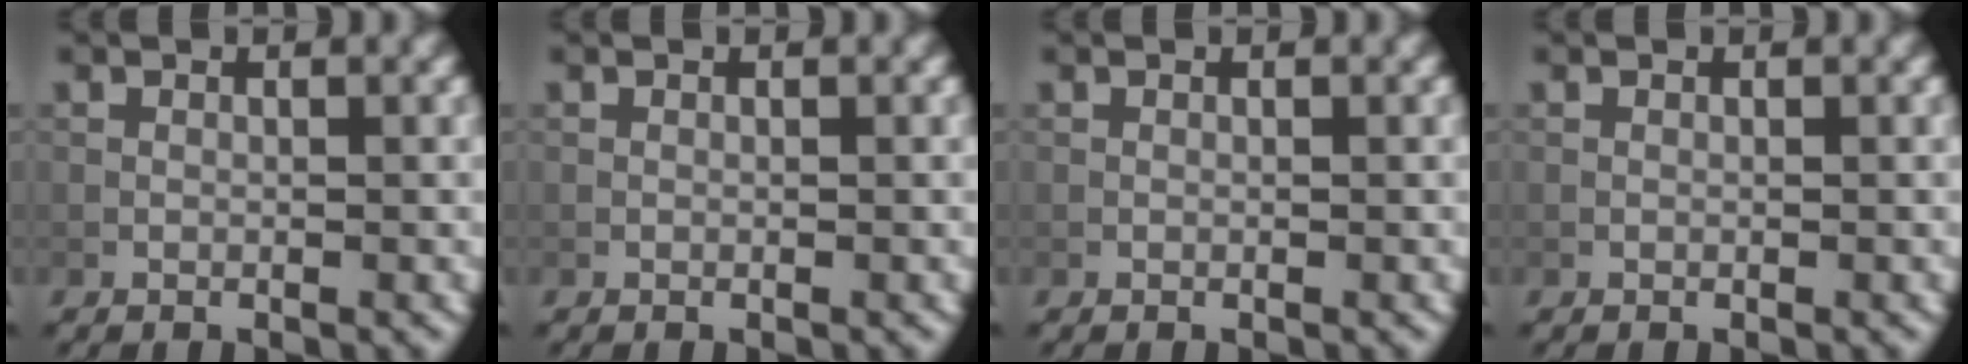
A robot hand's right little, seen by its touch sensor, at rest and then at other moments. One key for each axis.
{"total": 0.0}
{"total": 0.0}
{"total": 0.0}